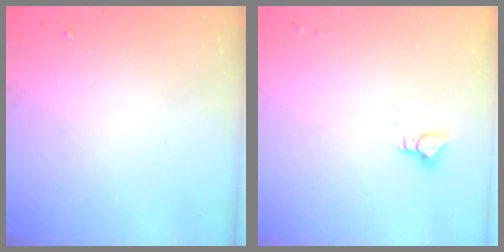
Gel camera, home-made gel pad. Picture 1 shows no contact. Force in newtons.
{"total": 4.0, "press": 4.0, "slide": 0.3}